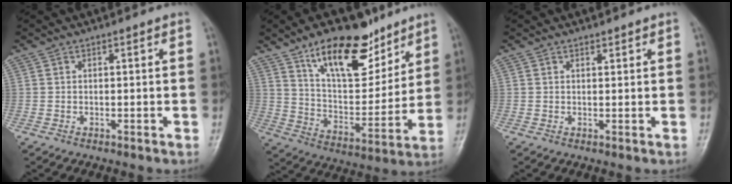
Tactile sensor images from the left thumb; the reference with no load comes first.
{"total": 20.3, "force": [13.1, 9.8, 12.0], "torque": [-0.129, -0.069, 0.221]}
{"total": 0.9, "force": [0.8, 0.4, 0.2], "torque": [0.000, -0.007, 0.013]}